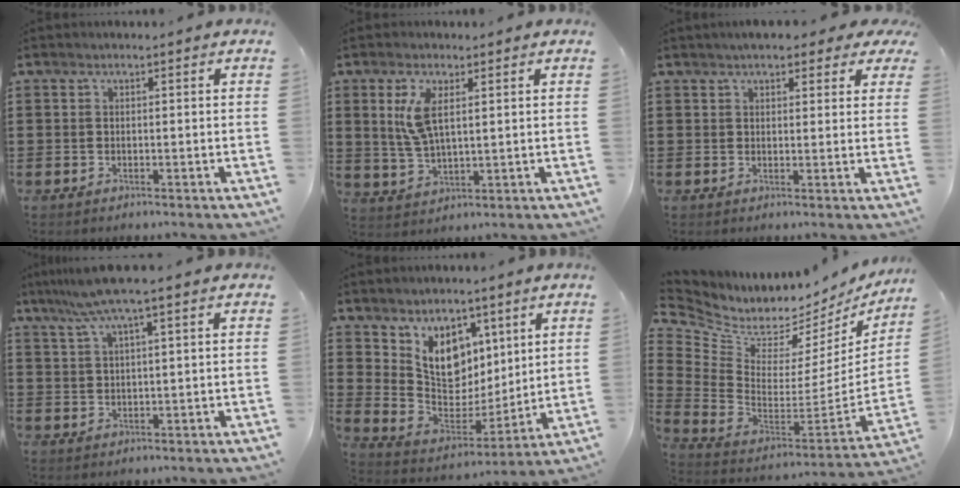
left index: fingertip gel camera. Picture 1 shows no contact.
{"total": 6.4, "force": [2.3, 2.6, 5.4], "torque": [-0.129, 0.002, 0.036]}
{"total": 3.7, "force": [3.1, 1.3, 1.7], "torque": [-0.035, -0.002, 0.054]}
{"total": 5.9, "force": [3.8, -0.4, 4.6], "torque": [-0.099, -0.005, 0.067]}
{"total": 9.3, "force": [5.7, 6.6, 3.2], "torque": [-0.077, -0.034, 0.112]}
{"total": 3.7, "force": [2.7, 2.3, 1.0], "torque": [-0.051, -0.046, 0.042]}